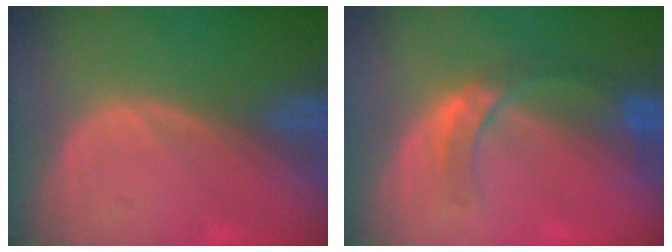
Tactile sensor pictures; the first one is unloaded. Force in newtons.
{"total": 4.7, "press": 4.6, "slide": 1.0}